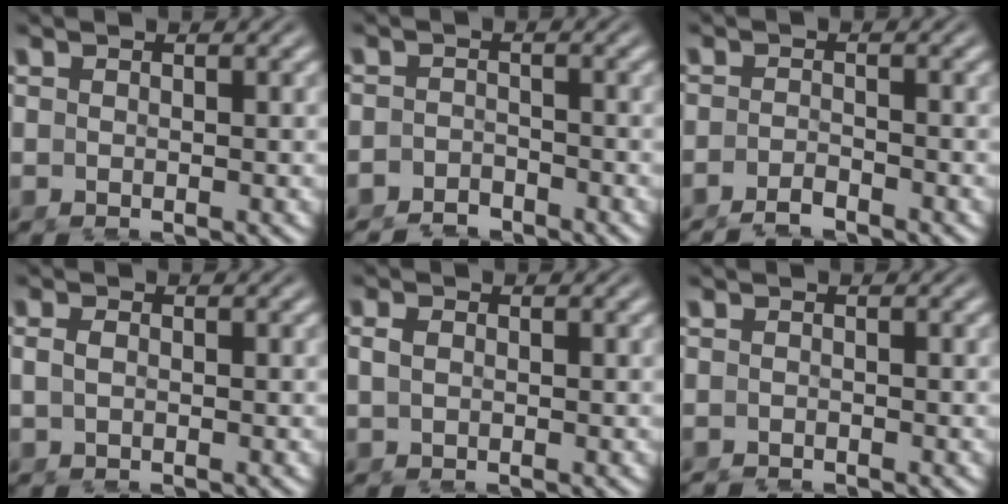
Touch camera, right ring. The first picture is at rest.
{"total": 2.9, "force": [-2.8, 0.5, -0.5], "torque": [0.011, -0.014, -0.045]}
{"total": 1.9, "force": [-1.8, -0.3, 0.2], "torque": [-0.002, -0.002, -0.034]}
{"total": 0.8, "force": [0.0, -0.5, 0.6], "torque": [-0.012, -0.003, 0.004]}
{"total": 0.6, "force": [0.1, -0.2, 0.5], "torque": [-0.010, -0.002, 0.005]}
{"total": 1.0, "force": [-0.9, -0.2, -0.5], "torque": [0.008, -0.009, -0.015]}